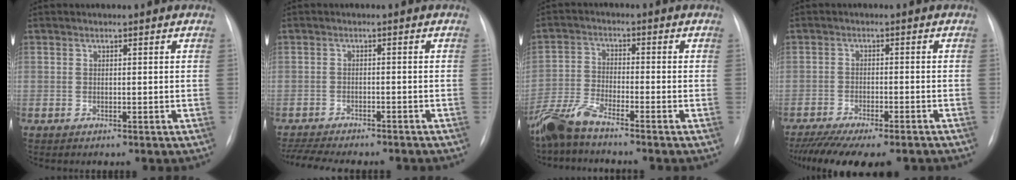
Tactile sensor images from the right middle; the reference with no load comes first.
{"total": 12.2, "force": [-10.8, 2.5, 5.0], "torque": [-0.091, -0.007, -0.146]}
{"total": 6.3, "force": [-5.5, 0.3, 3.0], "torque": [-0.074, -0.023, -0.115]}
{"total": 13.8, "force": [-11.4, 3.0, 7.2], "torque": [-0.132, -0.022, -0.165]}